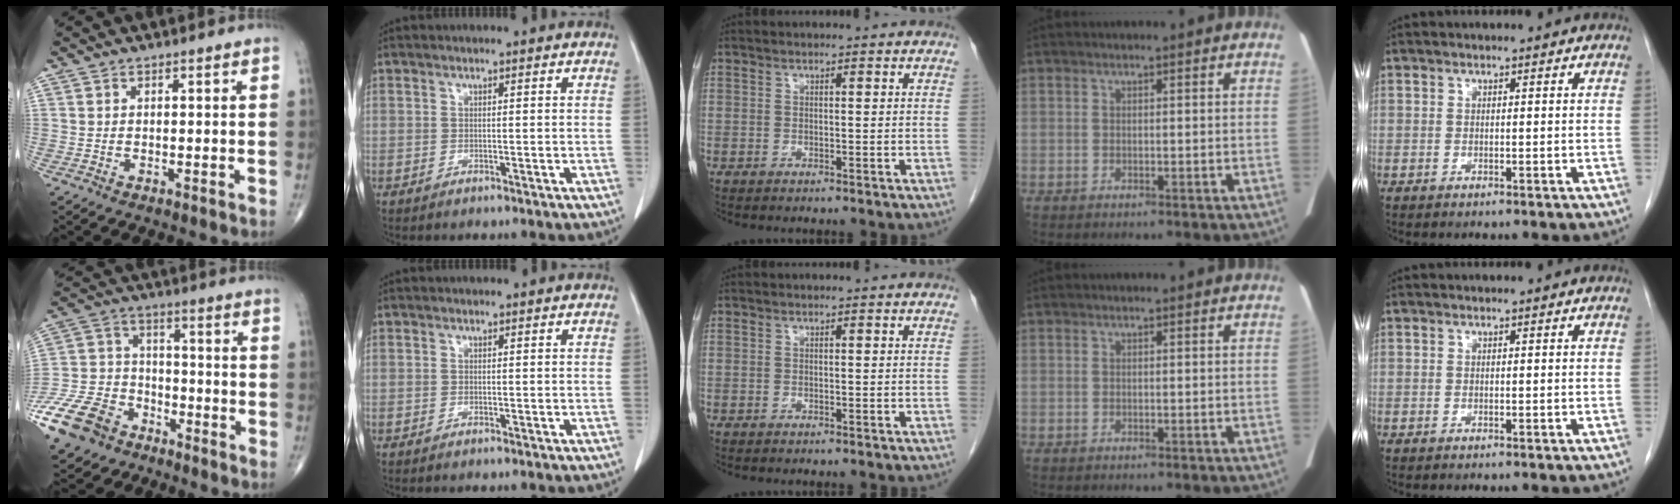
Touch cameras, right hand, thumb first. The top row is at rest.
{"thumb": {"total": 16.0, "force": [-10.2, 10.5, 6.4], "torque": [-0.123, 0.047, -0.191]}}